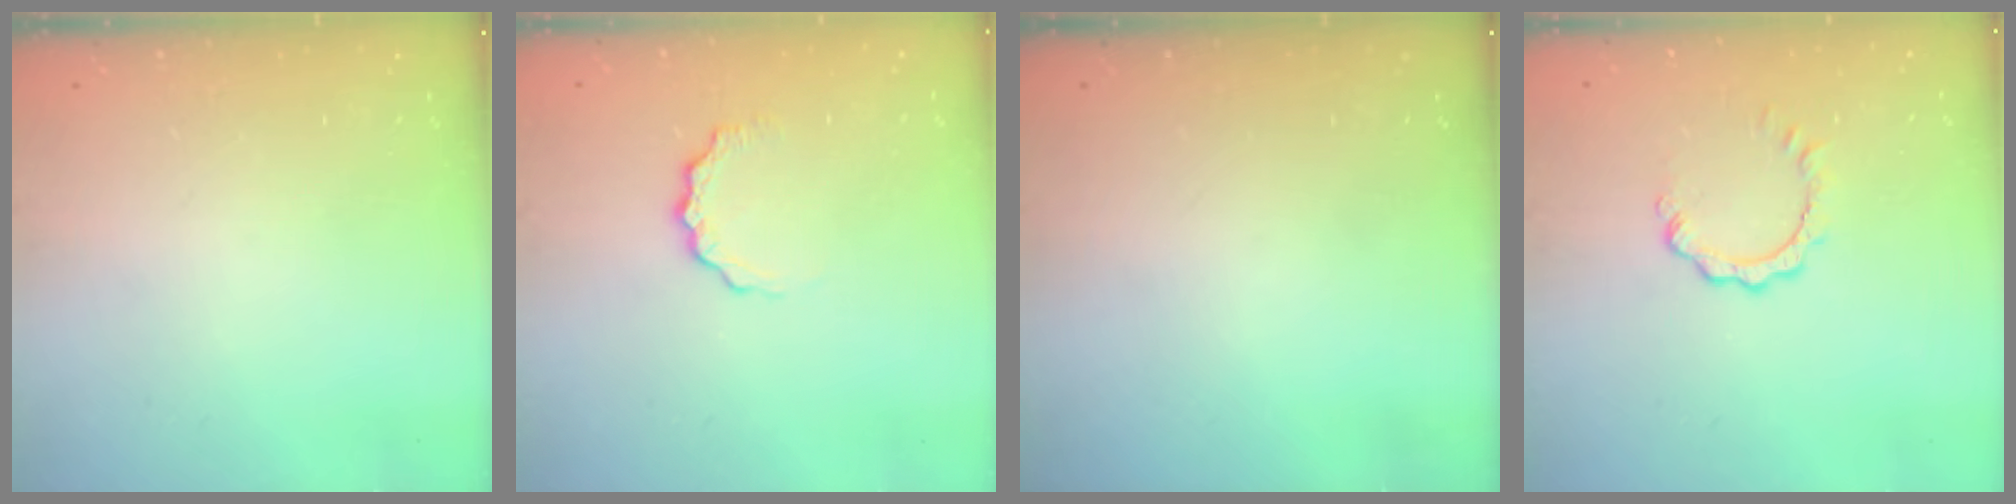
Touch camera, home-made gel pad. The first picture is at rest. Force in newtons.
{"total": 5.6, "press": 5.5, "slide": 0.7}
{"total": 0.0}
{"total": 3.1, "press": 3.0, "slide": 0.4}